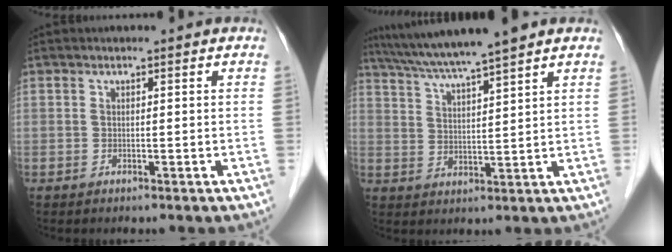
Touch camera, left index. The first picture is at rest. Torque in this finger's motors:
{"motor_torque": [0.18, -0.12, 0.19, 0.06]}